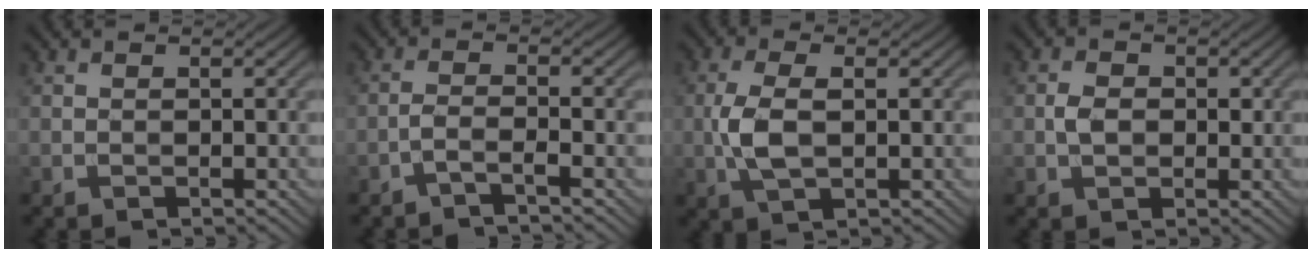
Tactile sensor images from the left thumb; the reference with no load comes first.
{"total": 2.3, "force": [-1.7, 0.3, 1.6], "torque": [-0.029, 0.007, -0.046]}
{"total": 5.1, "force": [-0.2, 2.2, 4.6], "torque": [-0.115, 0.003, -0.005]}
{"total": 2.5, "force": [-0.1, 1.9, 1.7], "torque": [-0.038, -0.001, -0.005]}